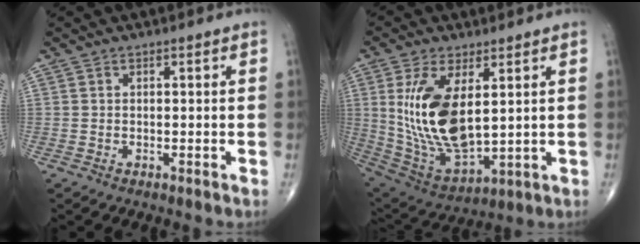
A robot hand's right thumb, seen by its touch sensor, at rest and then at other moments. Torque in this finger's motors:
{"motor_torque": [-0.15, 0.80, 1.44, 0.28, 0.37]}